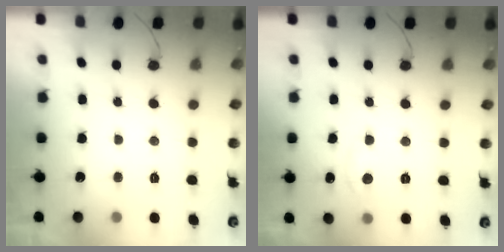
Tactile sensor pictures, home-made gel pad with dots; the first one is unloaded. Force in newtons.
{"total": 3.5, "press": 3.5, "slide": 0.5}